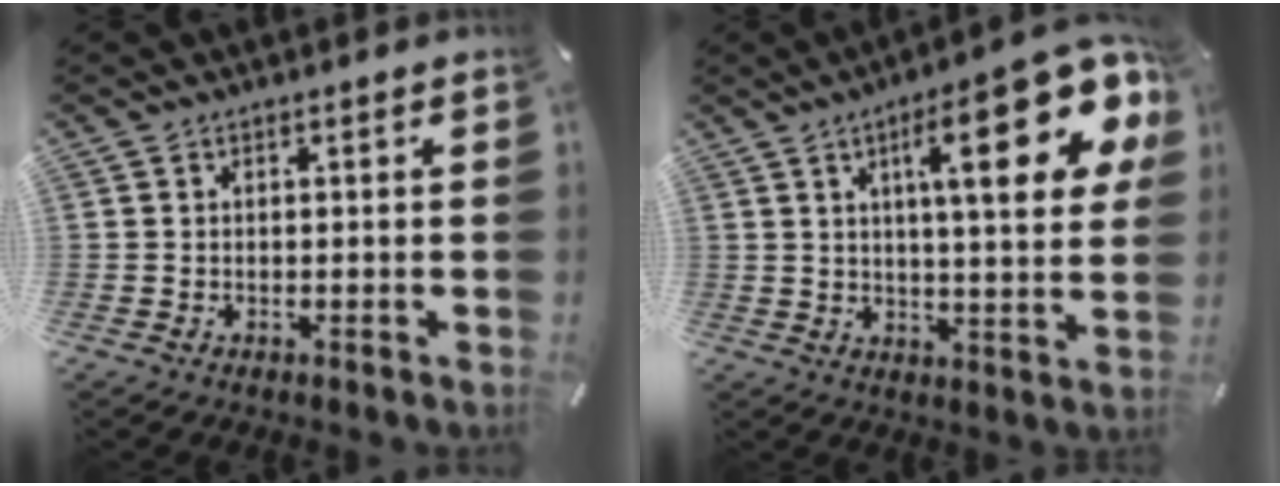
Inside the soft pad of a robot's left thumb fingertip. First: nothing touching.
{"total": 20.7, "force": [8.5, 5.7, 18.0], "torque": [-0.263, -0.030, 0.118]}